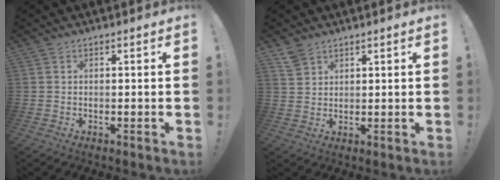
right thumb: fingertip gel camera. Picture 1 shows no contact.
{"total": 4.1, "force": [3.1, 2.3, 1.1], "torque": [-0.017, -0.014, 0.061]}